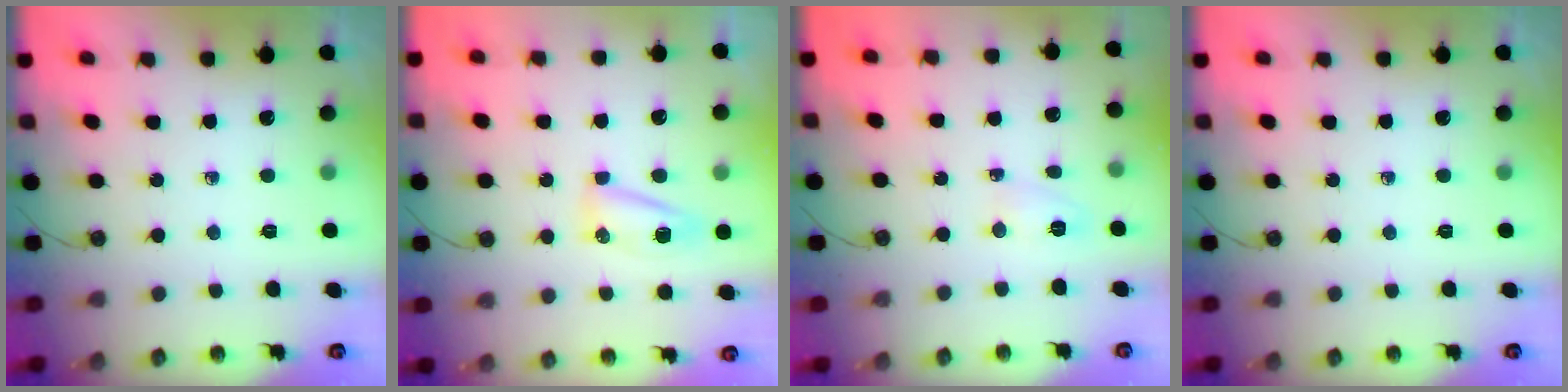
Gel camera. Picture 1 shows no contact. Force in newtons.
{"total": 6.7, "press": 6.6, "slide": 0.7}
{"total": 3.2, "press": 3.0, "slide": 1.0}
{"total": 0.0}